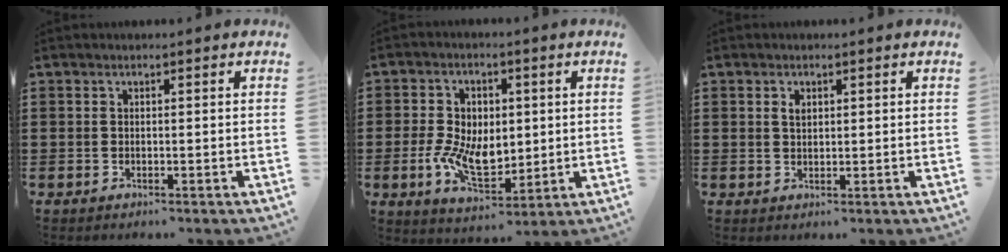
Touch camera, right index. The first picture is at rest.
{"total": 8.6, "force": [-0.4, 5.8, 6.4], "torque": [-0.140, 0.014, -0.006]}
{"total": 1.4, "force": [0.6, 0.8, 1.0], "torque": [-0.022, 0.005, 0.011]}